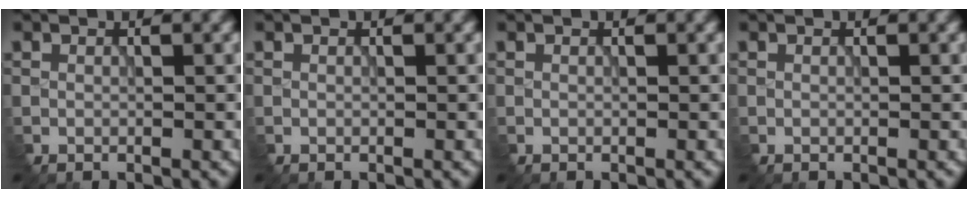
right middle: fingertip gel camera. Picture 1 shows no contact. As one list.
[{"total": 0.0}, {"total": 0.0}, {"total": 0.0}]